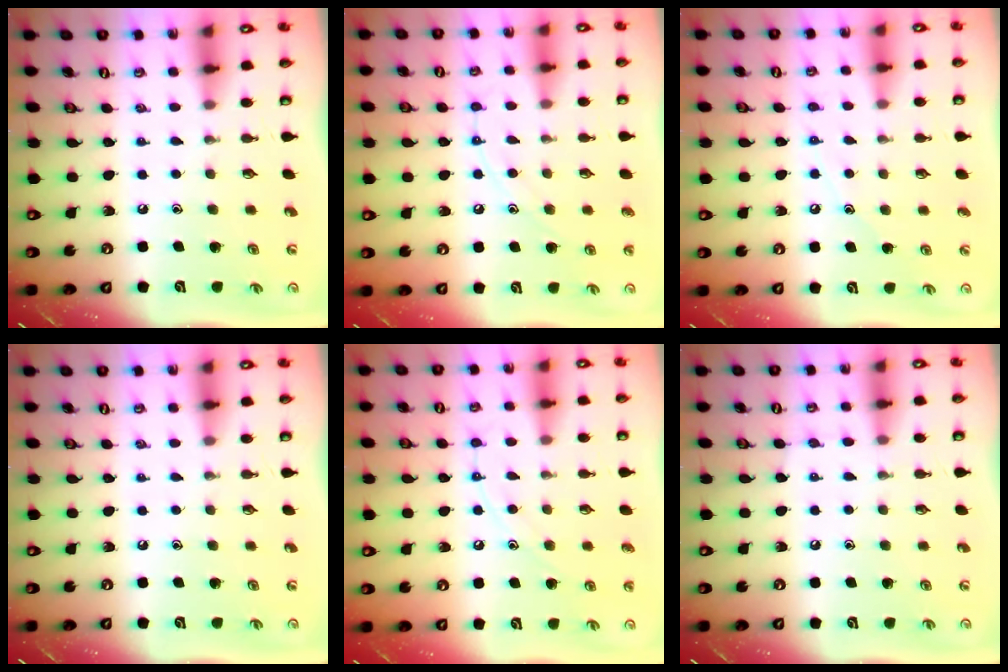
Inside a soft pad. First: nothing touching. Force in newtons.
{"total": 9.0, "press": 9.0, "slide": 0.8}
{"total": 6.5, "press": 6.5, "slide": 0.7}
{"total": 0.0}
{"total": 9.0, "press": 9.0, "slide": 0.8}
{"total": 4.4, "press": 4.4, "slide": 0.5}